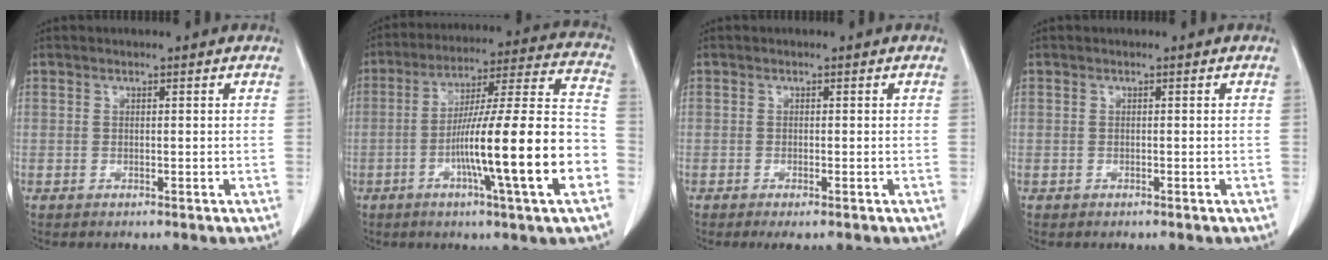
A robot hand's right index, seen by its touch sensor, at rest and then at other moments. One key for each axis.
{"total": 20.4, "fx": -6.2, "fy": 0.0, "fz": 19.4, "tx": -0.285, "ty": 0.004, "tz": -0.102}
{"total": 1.8, "fx": -1.2, "fy": 0.3, "fz": 1.3, "tx": -0.018, "ty": -0.006, "tz": -0.017}
{"total": 0.0}